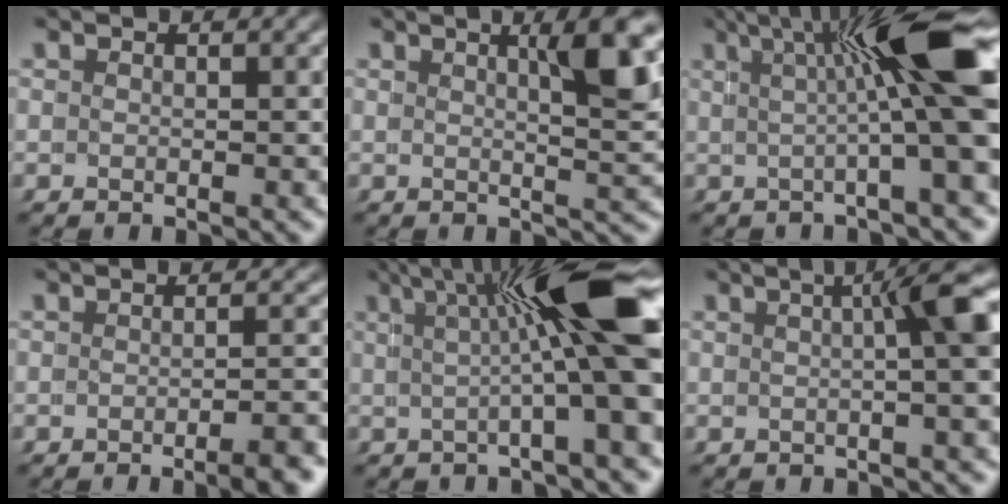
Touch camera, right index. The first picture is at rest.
{"total": 3.9, "force": [1.8, -1.3, 3.2], "torque": [-0.033, 0.001, 0.032]}
{"total": 9.3, "force": [1.7, 0.2, 9.1], "torque": [-0.110, 0.024, 0.026]}
{"total": 3.2, "force": [-2.4, -0.7, 1.9], "torque": [-0.006, 0.004, -0.040]}
{"total": 10.2, "force": [1.7, 0.6, 10.0], "torque": [-0.124, 0.026, 0.022]}
{"total": 5.2, "force": [1.0, 0.0, 5.1], "torque": [-0.048, 0.025, 0.014]}